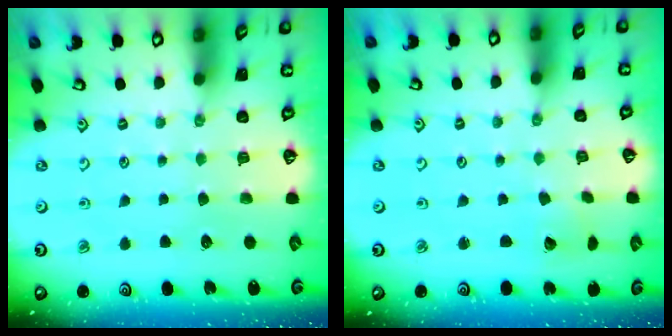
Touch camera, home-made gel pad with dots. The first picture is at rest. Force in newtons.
{"total": 2.4, "press": 2.4, "slide": 0.3}